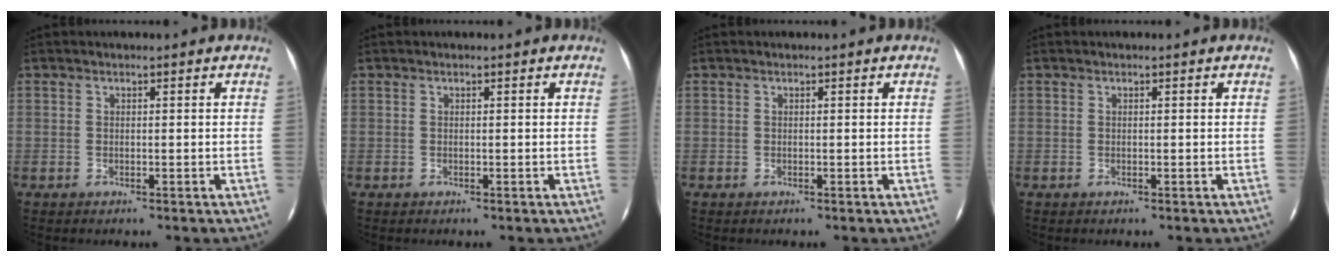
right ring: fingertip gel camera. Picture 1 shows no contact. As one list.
[{"total": 0.0}, {"total": 0.0}, {"total": 0.0}]